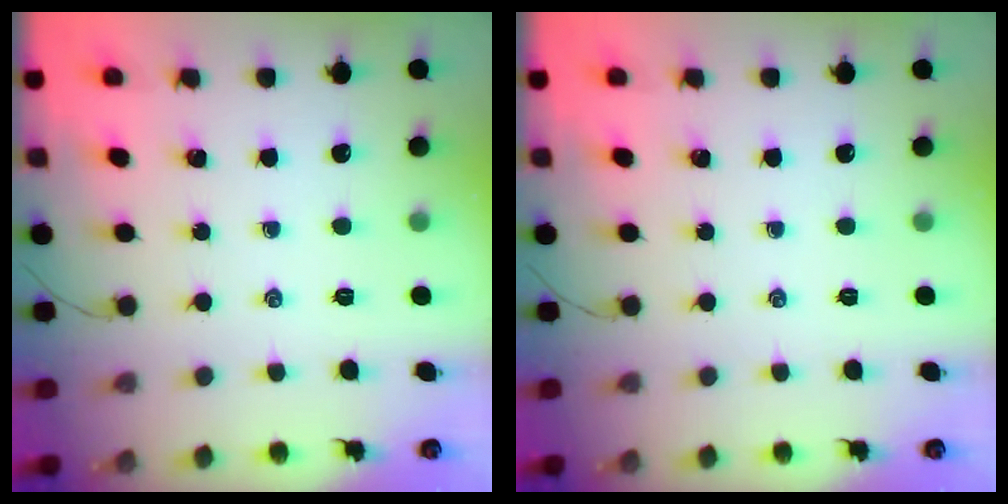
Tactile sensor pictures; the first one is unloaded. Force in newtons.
{"total": 0.0}